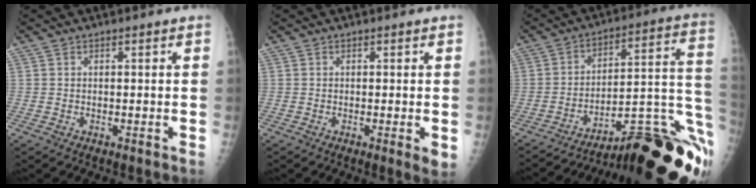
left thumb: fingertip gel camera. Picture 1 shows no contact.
{"total": 2.3, "force": [-0.2, 0.4, 2.2], "torque": [-0.035, -0.009, -0.006]}
{"total": 25.1, "force": [-14.9, 6.3, 19.2], "torque": [-0.151, 0.084, -0.204]}